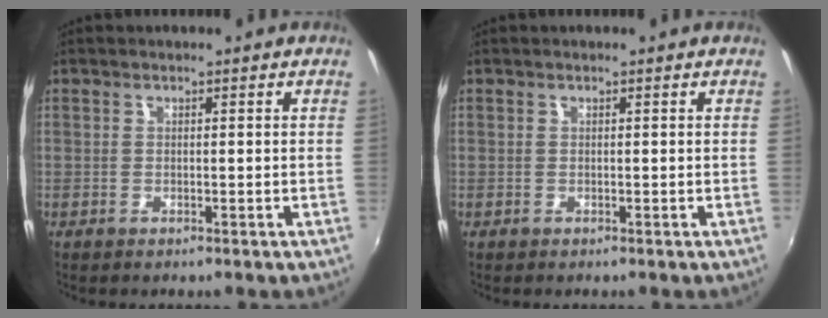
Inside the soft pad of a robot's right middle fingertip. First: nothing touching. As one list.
[{"total": 0.0}]